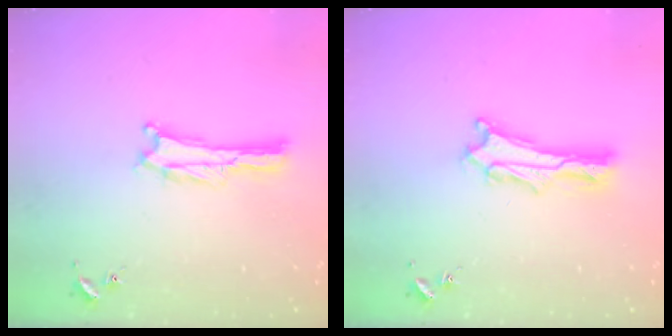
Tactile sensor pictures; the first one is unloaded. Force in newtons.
{"total": 3.9, "press": 3.9, "slide": 0.4}